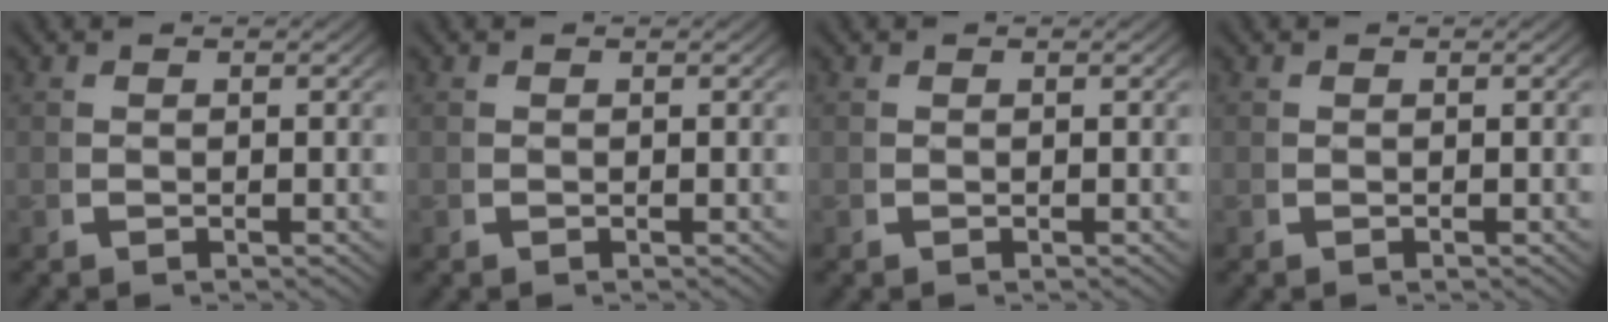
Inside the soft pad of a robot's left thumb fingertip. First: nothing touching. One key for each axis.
{"total": 0.0}
{"total": 0.0}
{"total": 0.0}